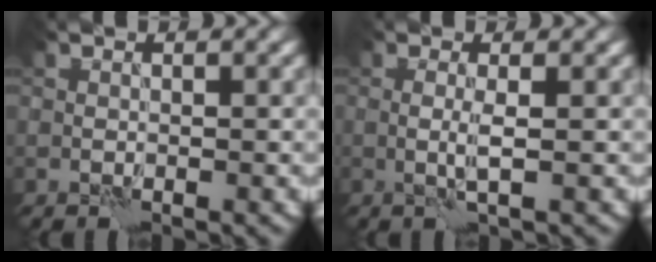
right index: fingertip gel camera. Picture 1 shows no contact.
{"total": 1.5, "force": [0.1, 0.0, 1.5], "torque": [-0.032, -0.003, -0.002]}